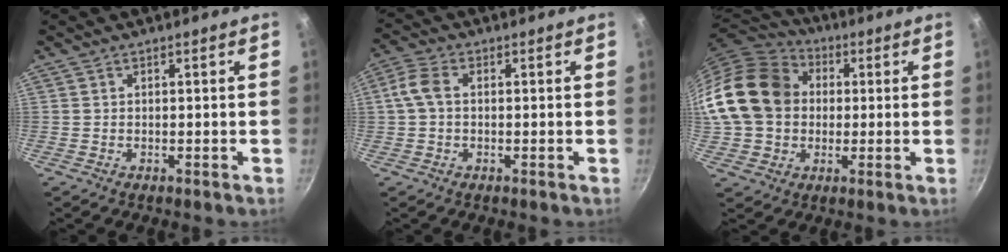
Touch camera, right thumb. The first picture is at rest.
{"total": 4.9, "force": [0.3, 3.3, 3.7], "torque": [-0.081, 0.016, -0.004]}
{"total": 19.4, "force": [2.3, 15.9, 11.0], "torque": [-0.193, 0.034, 0.035]}